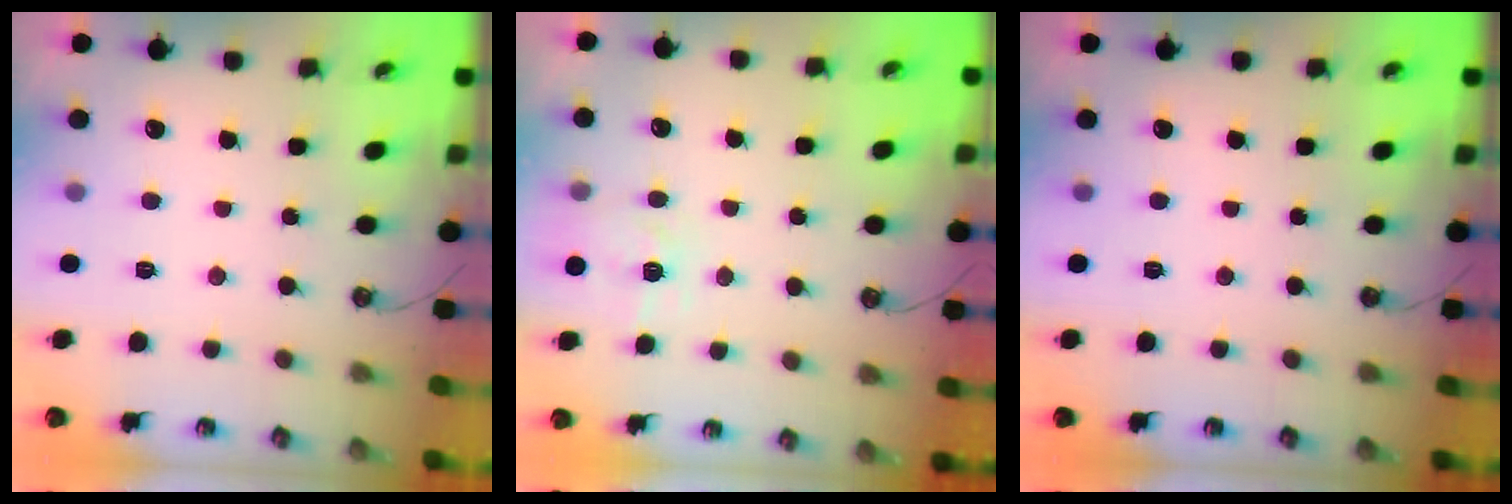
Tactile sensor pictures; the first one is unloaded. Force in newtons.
{"total": 5.1, "press": 5.0, "slide": 0.7}
{"total": 0.0}